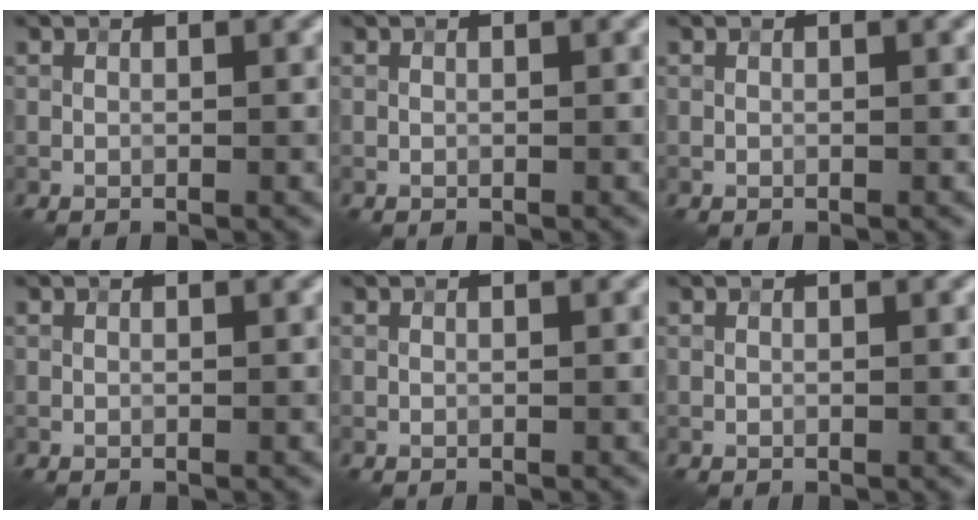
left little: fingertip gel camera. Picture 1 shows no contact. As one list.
[{"total": 0.0}, {"total": 0.0}, {"total": 0.0}, {"total": 0.0}, {"total": 0.0}]